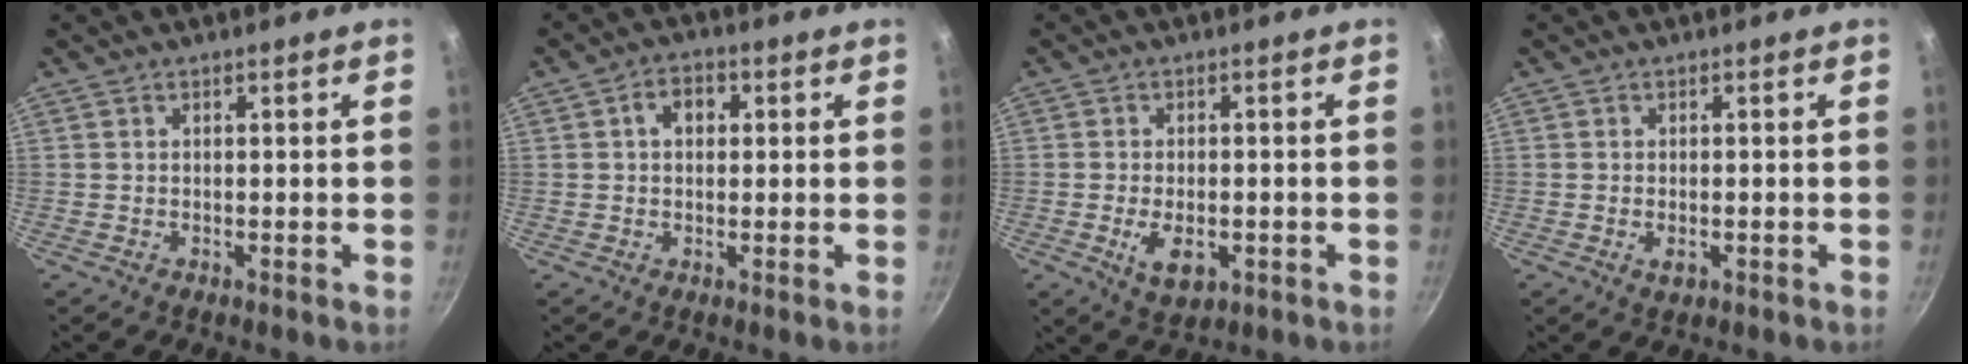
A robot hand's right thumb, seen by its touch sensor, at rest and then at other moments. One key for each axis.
{"total": 4.7, "fx": 1.0, "fy": 3.5, "fz": 3.0, "tx": -0.024, "ty": 0.011, "tz": 0.009}
{"total": 6.4, "fx": -1.8, "fy": 3.6, "fz": 5.0, "tx": -0.077, "ty": 0.001, "tz": -0.021}
{"total": 2.2, "fx": -0.7, "fy": 1.2, "fz": 1.7, "tx": -0.029, "ty": -0.003, "tz": -0.008}